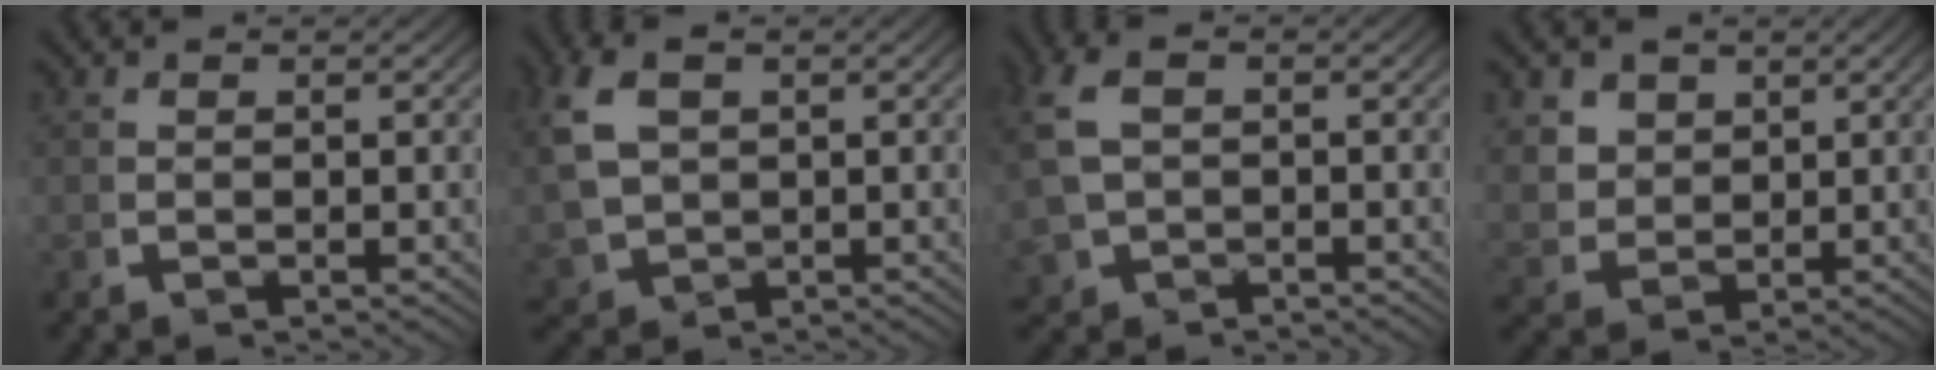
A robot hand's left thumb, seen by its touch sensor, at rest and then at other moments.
{"total": 4.4, "force": [1.0, 3.2, 2.9], "torque": [-0.080, -0.010, 0.034]}
{"total": 3.6, "force": [-0.4, 2.6, 2.5], "torque": [-0.078, -0.012, 0.006]}
{"total": 4.2, "force": [1.9, 3.2, 2.0], "torque": [-0.046, -0.021, 0.048]}